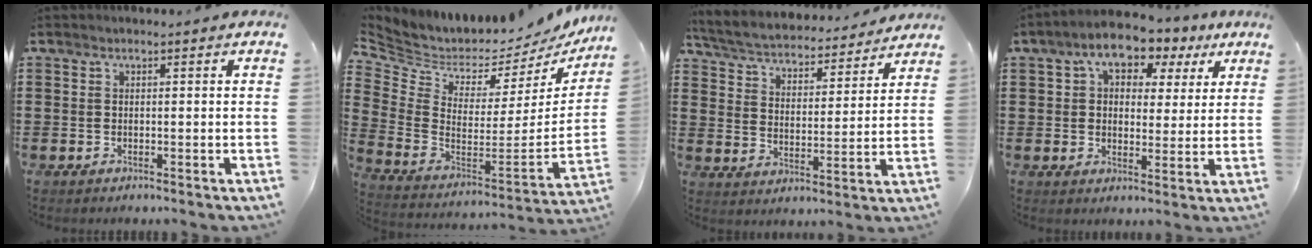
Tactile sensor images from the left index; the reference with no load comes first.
{"total": 3.1, "force": [2.5, 1.7, 0.9], "torque": [-0.041, -0.043, 0.035]}
{"total": 4.6, "force": [4.5, 0.2, 0.9], "torque": [-0.041, -0.032, 0.072]}
{"total": 7.1, "force": [4.6, 4.0, 3.7], "torque": [-0.073, -0.006, 0.075]}